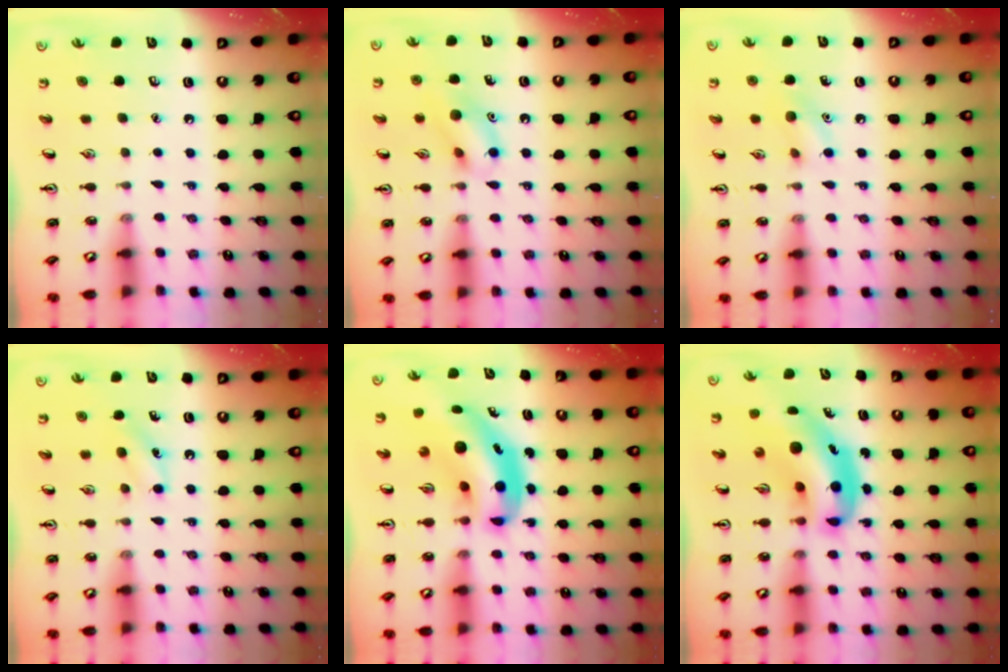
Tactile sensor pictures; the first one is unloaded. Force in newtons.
{"total": 10.1, "press": 10.0, "slide": 1.2}
{"total": 7.8, "press": 7.6, "slide": 1.8}
{"total": 6.7, "press": 6.4, "slide": 2.0}
{"total": 8.0, "press": 7.6, "slide": 2.4}
{"total": 11.9, "press": 11.5, "slide": 3.3}